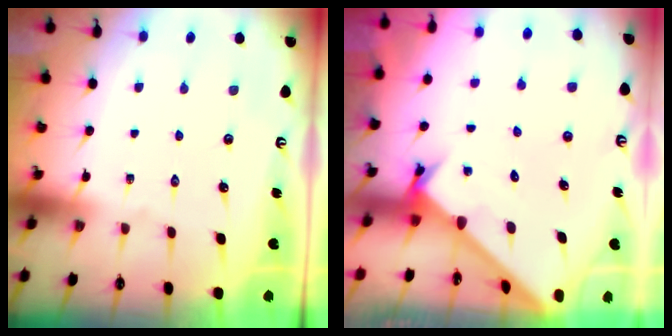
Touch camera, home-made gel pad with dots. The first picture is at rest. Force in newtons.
{"total": 1.8, "press": 1.8, "slide": 0.1}